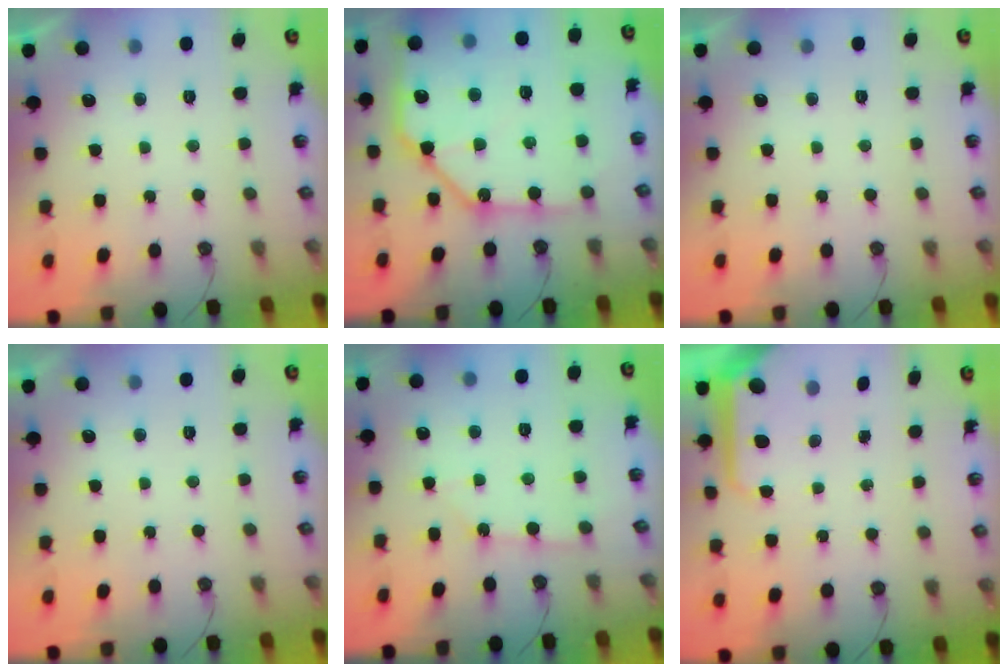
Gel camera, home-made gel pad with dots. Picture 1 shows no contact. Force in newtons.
{"total": 22.6, "press": 22.5, "slide": 2.6}
{"total": 0.0}
{"total": 0.0}
{"total": 2.4, "press": 2.3, "slide": 0.3}
{"total": 9.1, "press": 9.0, "slide": 0.9}